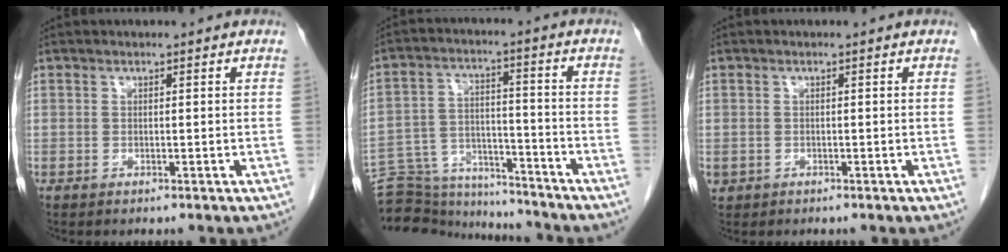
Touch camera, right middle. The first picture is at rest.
{"total": 16.2, "force": [-15.6, 3.2, 3.2], "torque": [-0.064, 0.032, -0.238]}
{"total": 0.9, "force": [-0.3, 0.9, 0.3], "torque": [-0.009, 0.005, 0.002]}